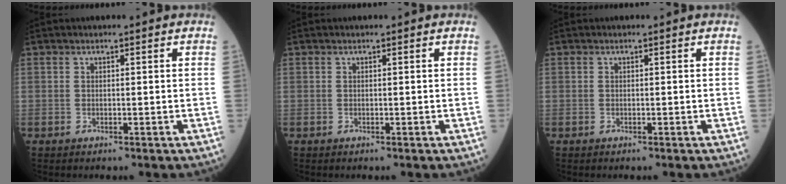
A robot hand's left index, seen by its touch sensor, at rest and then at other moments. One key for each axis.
{"total": 0.0}
{"total": 0.0}